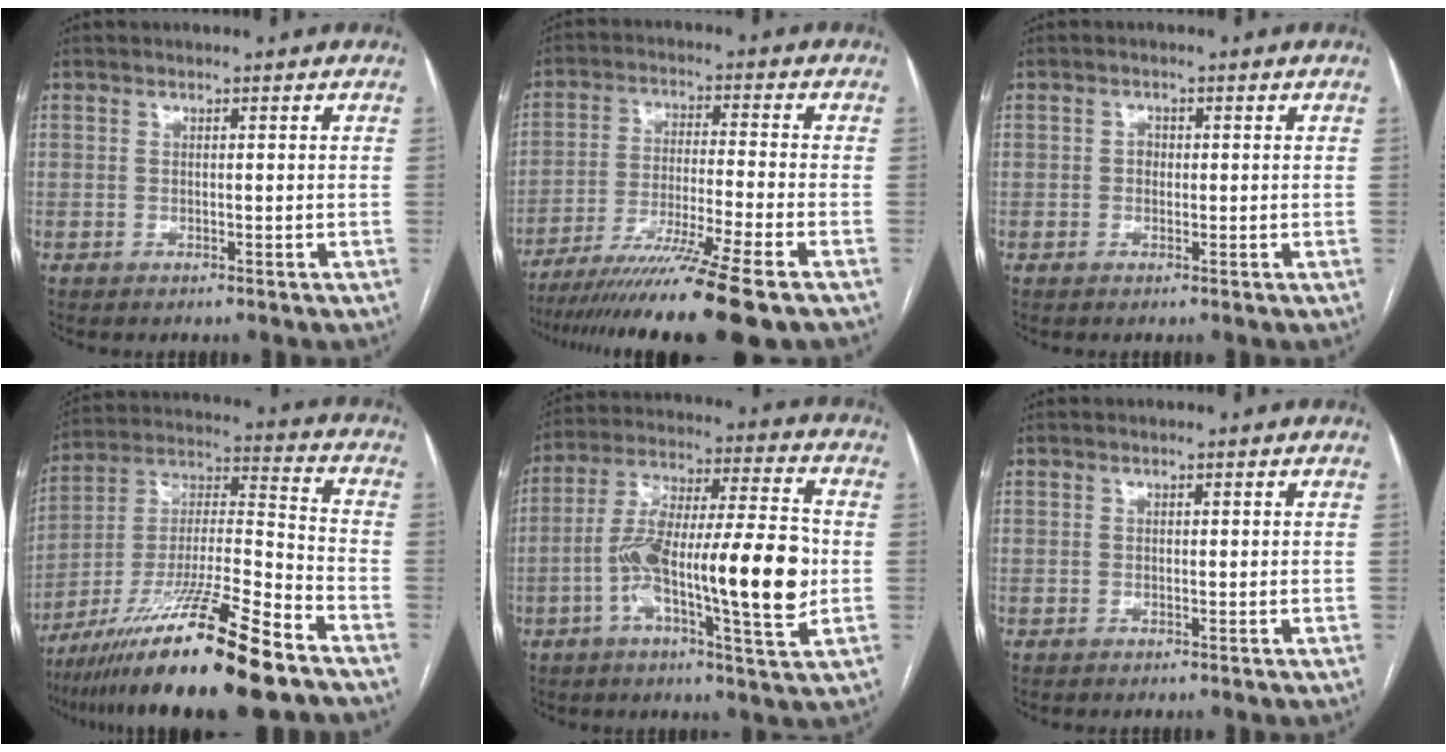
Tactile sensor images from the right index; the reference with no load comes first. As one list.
[{"total": 16.6, "force": [-13.0, -2.1, 10.1], "torque": [-0.165, -0.049, -0.211]}, {"total": 1.2, "force": [0.0, 1.0, 0.7], "torque": [-0.009, 0.004, 0.000]}, {"total": 21.6, "force": [-15.3, 0.5, 15.2], "torque": [-0.279, -0.030, -0.271]}, {"total": 19.1, "force": [-3.4, 2.7, 18.6], "torque": [-0.317, 0.013, -0.056]}, {"total": 0.0}]